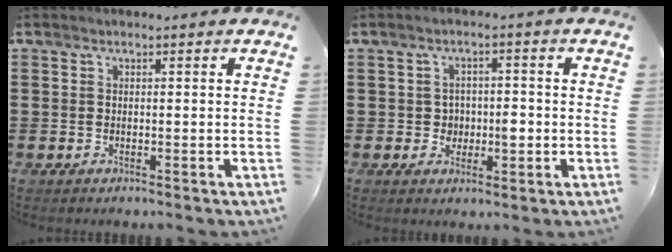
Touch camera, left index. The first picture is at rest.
{"total": 3.1, "force": [-0.6, 2.4, 1.8], "torque": [-0.035, 0.001, -0.017]}